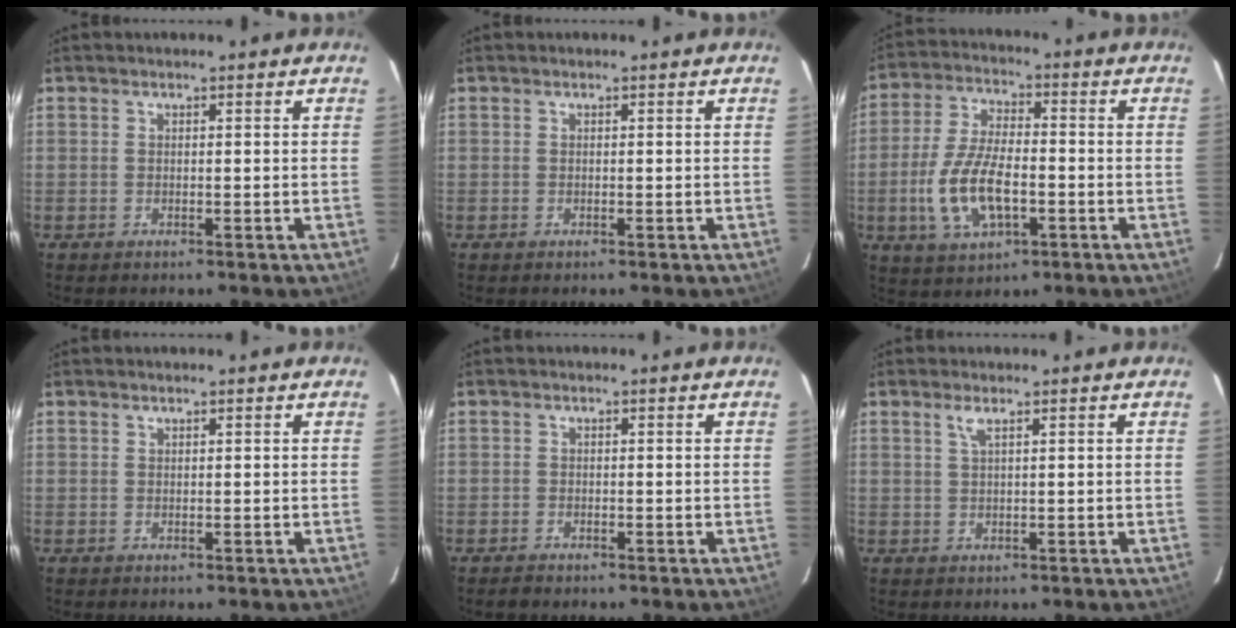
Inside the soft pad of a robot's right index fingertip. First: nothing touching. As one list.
[{"total": 0.0}, {"total": 12.7, "force": [-3.4, 6.0, 10.7], "torque": [-0.227, -0.001, -0.058]}, {"total": 0.0}, {"total": 1.4, "force": [-1.2, 0.6, 0.2], "torque": [-0.009, 0.000, -0.023]}, {"total": 1.5, "force": [0.8, -0.1, 1.2], "torque": [-0.025, 0.002, 0.017]}]